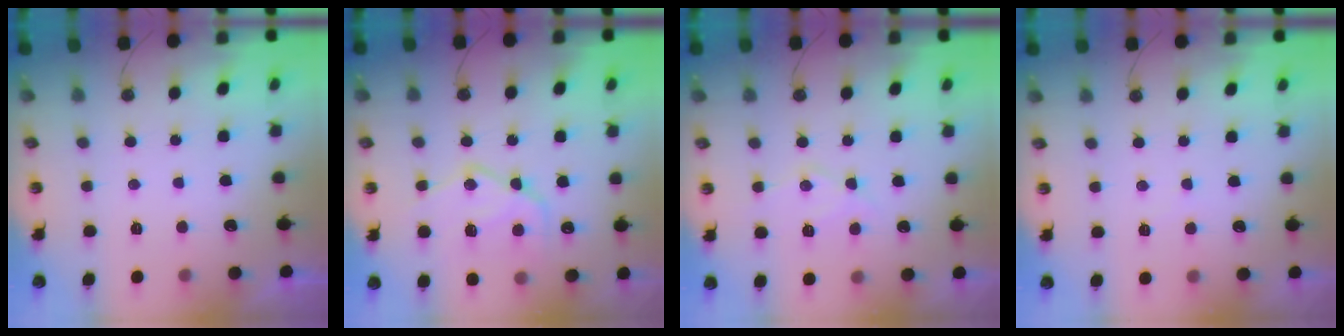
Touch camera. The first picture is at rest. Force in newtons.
{"total": 14.6, "press": 14.5, "slide": 0.9}
{"total": 9.8, "press": 9.7, "slide": 0.8}
{"total": 2.3, "press": 2.3, "slide": 0.3}